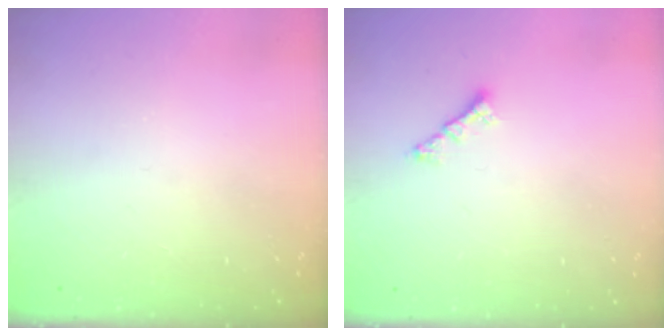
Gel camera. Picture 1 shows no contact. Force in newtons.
{"total": 0.8, "press": 0.7, "slide": 0.4}